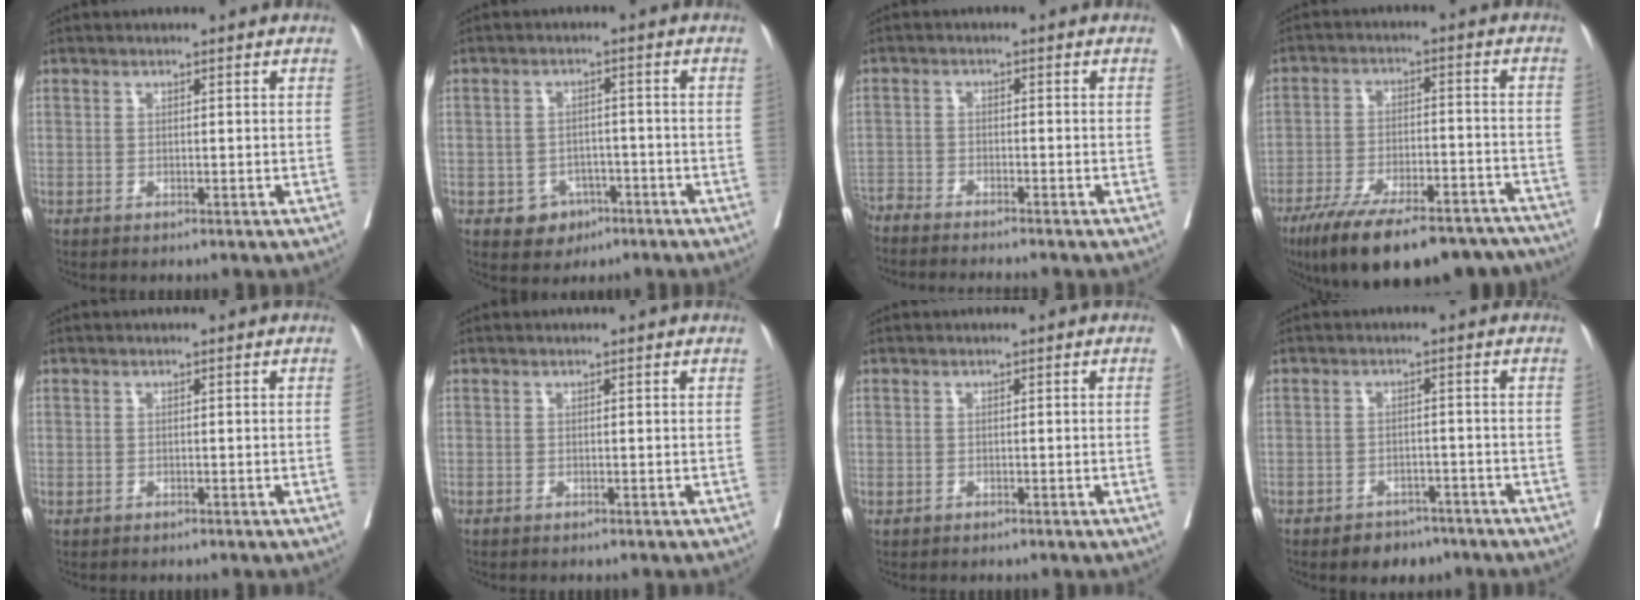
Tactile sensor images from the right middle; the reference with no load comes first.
{"total": 4.2, "force": [-2.2, 3.4, 1.2], "torque": [-0.007, 0.010, -0.023]}
{"total": 9.4, "force": [-8.9, -0.1, 3.1], "torque": [-0.033, -0.011, -0.145]}
{"total": 21.1, "force": [-17.1, 5.7, 11.0], "torque": [-0.145, 0.001, -0.249]}
{"total": 0.0}
{"total": 0.0}
{"total": 0.7, "force": [0.0, -0.2, 0.7], "torque": [-0.011, 0.003, 0.001]}
{"total": 4.0, "force": [-3.0, 2.5, 1.0], "torque": [-0.007, 0.007, -0.038]}